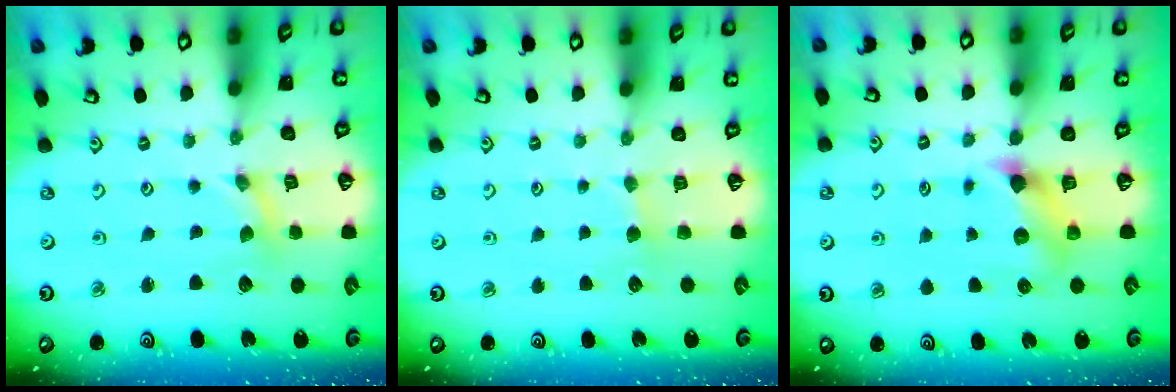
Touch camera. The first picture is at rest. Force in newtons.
{"total": 2.7, "press": 2.6, "slide": 0.4}
{"total": 5.6, "press": 5.6, "slide": 0.6}